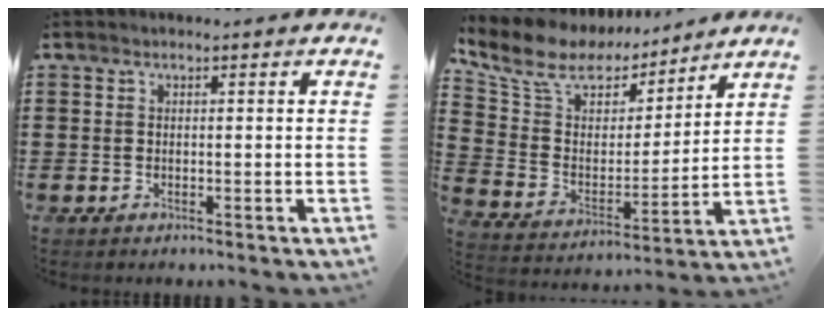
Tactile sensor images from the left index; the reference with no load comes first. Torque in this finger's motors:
{"motor_torque": [2.14, 0.00, 0.23, 0.02]}